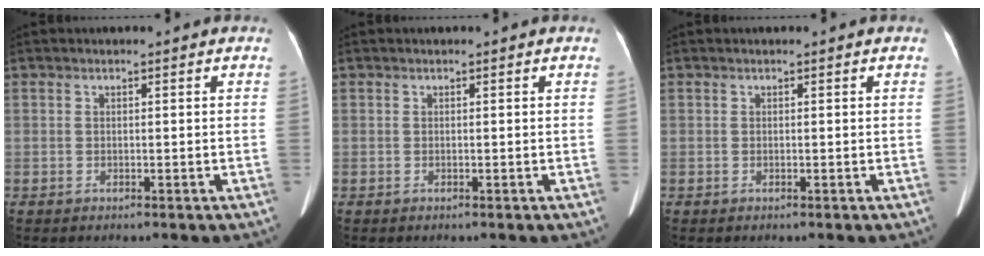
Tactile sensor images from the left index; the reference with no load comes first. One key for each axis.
{"total": 0.0}
{"total": 0.0}